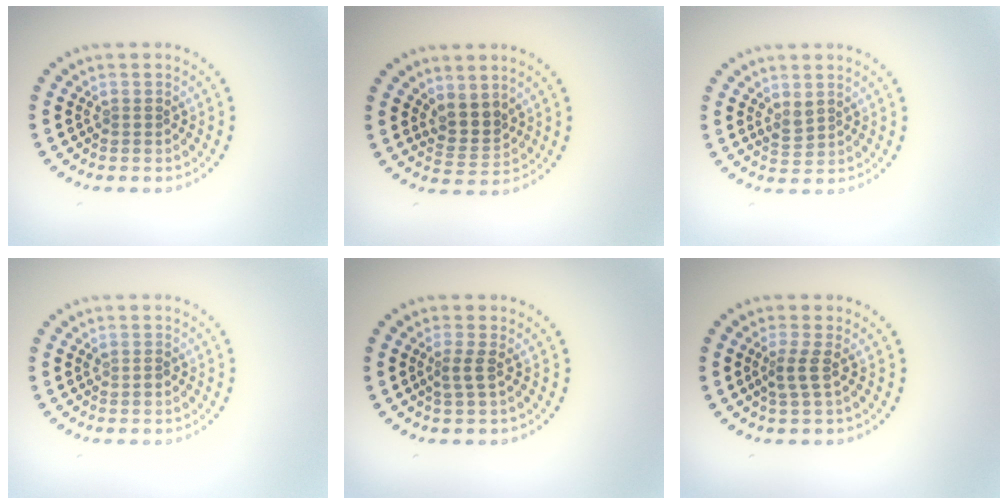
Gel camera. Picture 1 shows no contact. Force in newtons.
{"total": 2.6, "press": 2.1, "slide": 1.5}
{"total": 1.4, "press": 1.3, "slide": 0.5}
{"total": 0.7, "press": 0.7, "slide": 0.1}
{"total": 1.4, "press": 1.0, "slide": 1.0}
{"total": 2.0, "press": 1.4, "slide": 1.4}